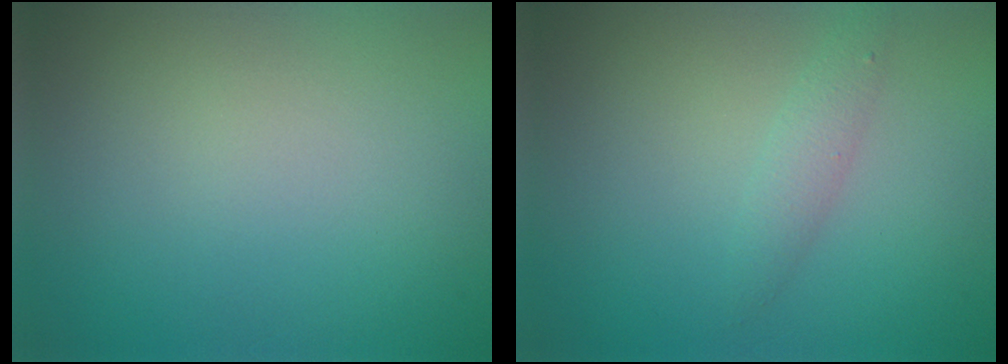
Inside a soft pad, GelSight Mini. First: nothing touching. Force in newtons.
{"total": 1.4, "press": 1.4, "slide": 0.0}